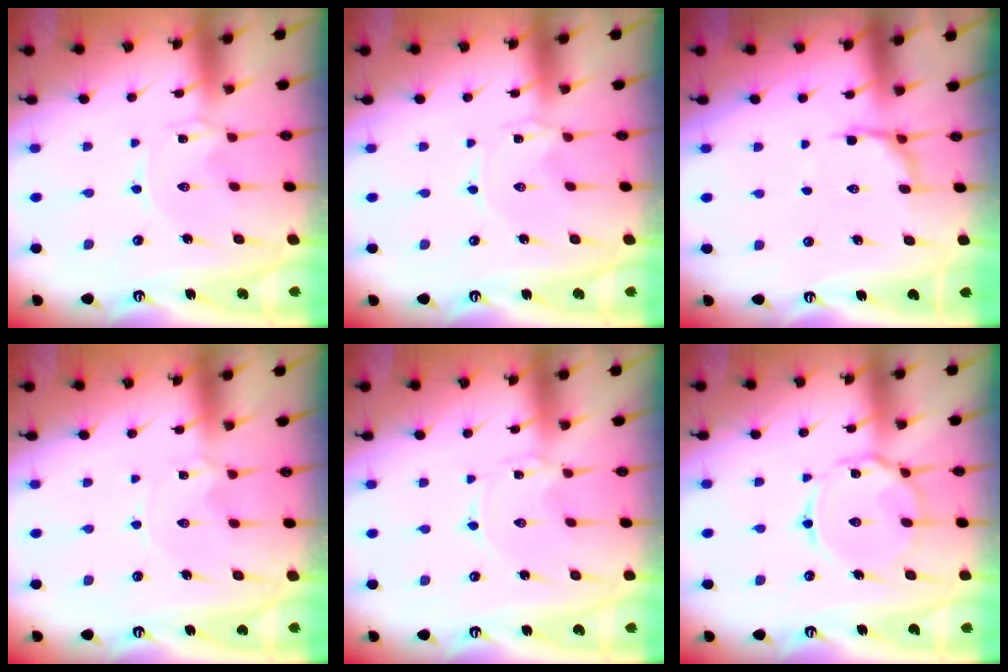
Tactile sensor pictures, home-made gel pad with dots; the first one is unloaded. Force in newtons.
{"total": 0.0}
{"total": 5.6, "press": 4.9, "slide": 2.7}
{"total": 0.7, "press": 0.6, "slide": 0.3}
{"total": 0.0}
{"total": 9.6, "press": 9.5, "slide": 0.7}